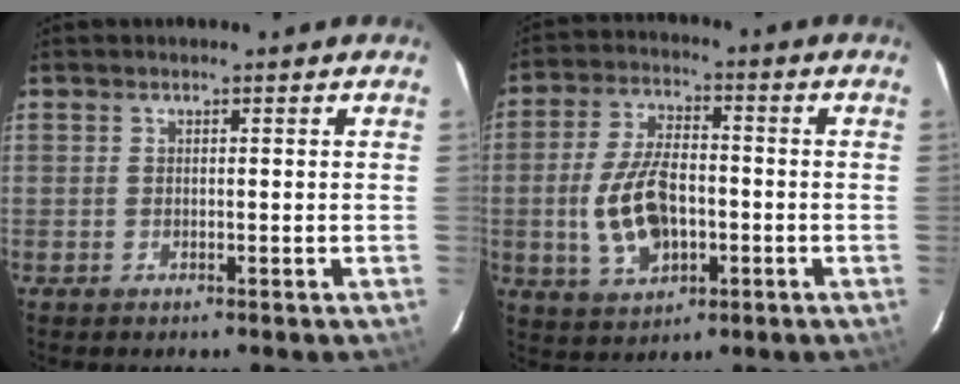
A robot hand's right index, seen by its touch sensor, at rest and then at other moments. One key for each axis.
{"total": 12.3, "fx": -2.4, "fy": 6.9, "fz": 10.0, "tx": -0.203, "ty": 0.008, "tz": -0.032}